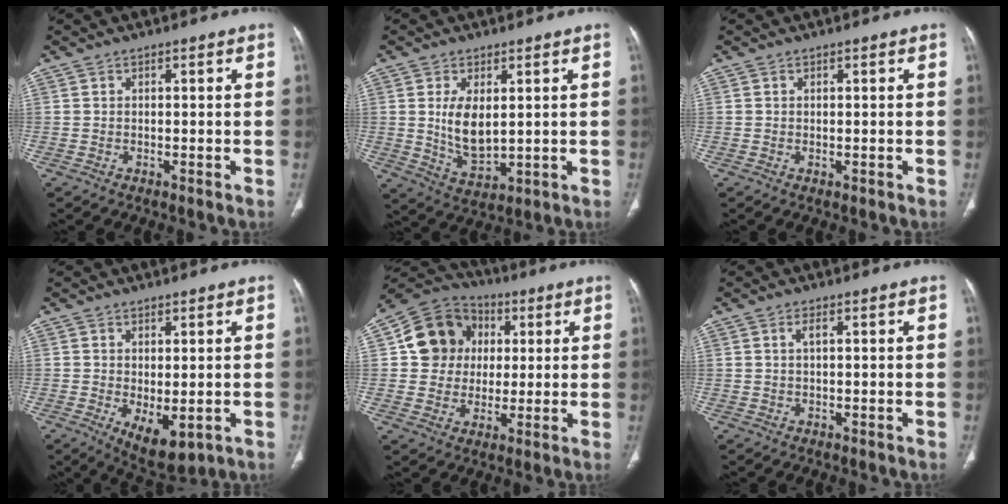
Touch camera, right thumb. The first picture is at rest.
{"total": 7.8, "force": [1.3, 4.0, 6.6], "torque": [-0.115, -0.024, 0.038]}
{"total": 0.0}
{"total": 6.9, "force": [-1.6, 3.3, 5.9], "torque": [-0.085, -0.015, -0.006]}
{"total": 13.1, "force": [2.5, 11.7, 5.4], "torque": [-0.063, 0.007, 0.037]}
{"total": 1.2, "force": [0.3, 0.3, 1.1], "torque": [-0.026, 0.003, 0.007]}